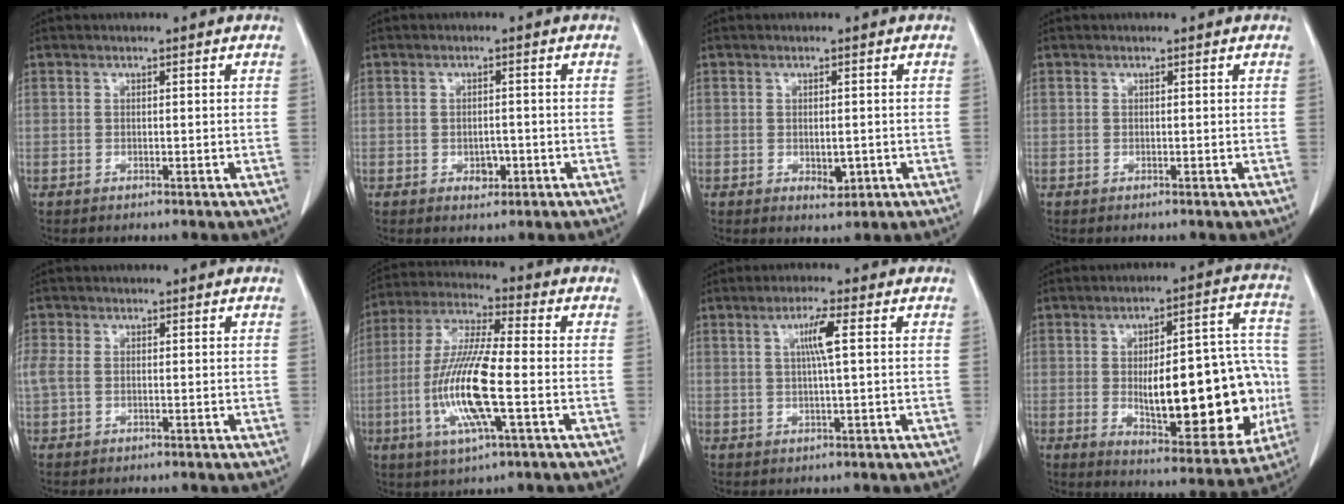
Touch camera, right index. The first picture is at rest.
{"total": 2.3, "force": [-0.8, 1.5, 1.6], "torque": [-0.023, 0.002, -0.006]}
{"total": 2.5, "force": [-0.5, 1.3, 2.0], "torque": [-0.030, -0.004, -0.001]}
{"total": 0.0}
{"total": 3.9, "force": [0.1, 2.7, 2.8], "torque": [-0.098, 0.020, 0.007]}
{"total": 14.2, "force": [-3.3, 1.4, 13.7], "torque": [-0.284, -0.012, -0.066]}
{"total": 4.1, "force": [1.0, -0.3, 4.0], "torque": [-0.075, 0.001, 0.018]}
{"total": 23.3, "force": [-3.1, 7.8, 21.8], "torque": [-0.254, 0.029, -0.019]}